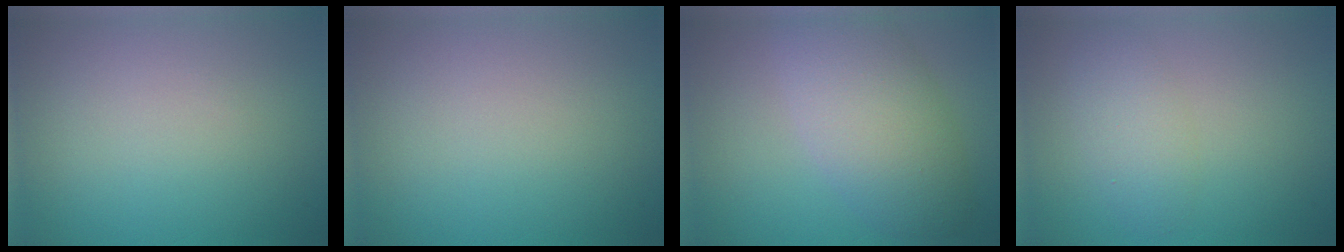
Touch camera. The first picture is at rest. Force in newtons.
{"total": 0.0}
{"total": 6.6, "press": 6.6, "slide": 0.4}
{"total": 2.5, "press": 2.5, "slide": 0.1}